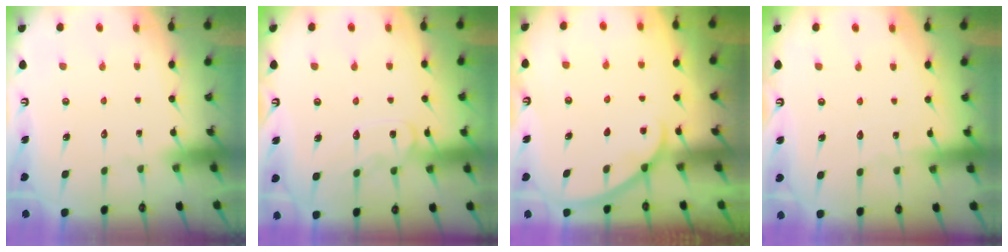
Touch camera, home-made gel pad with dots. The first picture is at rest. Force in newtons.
{"total": 10.7, "press": 10.6, "slide": 0.8}
{"total": 3.2, "press": 3.1, "slide": 0.4}
{"total": 1.9, "press": 1.9, "slide": 0.2}